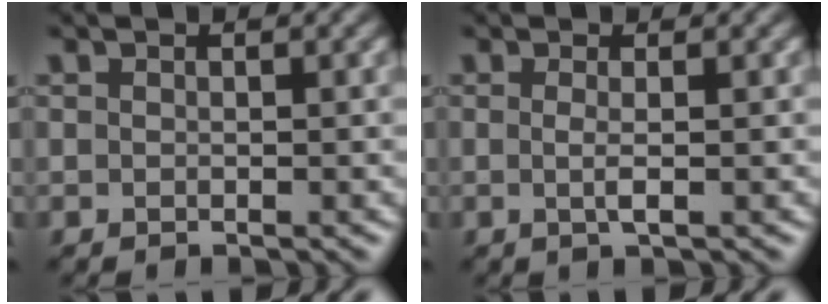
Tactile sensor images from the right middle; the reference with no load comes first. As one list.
[{"total": 1.5, "force": [-0.1, 0.4, 1.5], "torque": [-0.028, -0.002, -0.005]}]